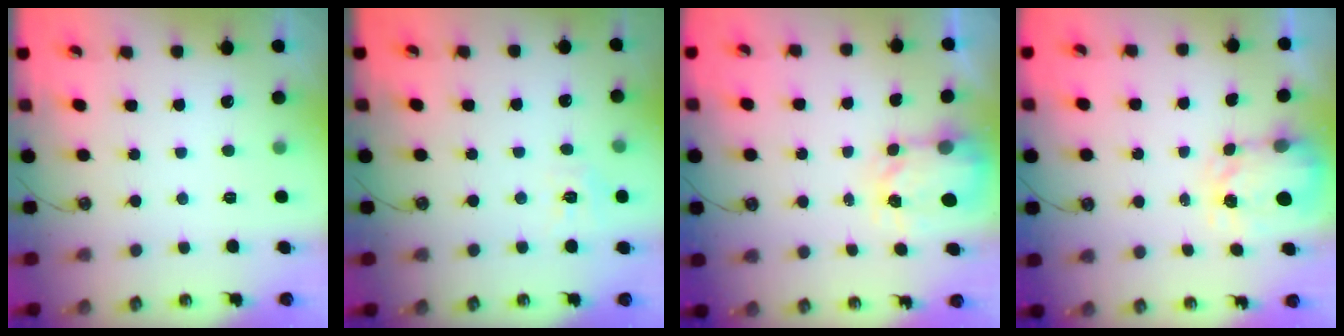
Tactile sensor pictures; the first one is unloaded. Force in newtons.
{"total": 7.1, "press": 7.1, "slide": 0.7}
{"total": 3.9, "press": 3.8, "slide": 0.5}
{"total": 3.7, "press": 3.7, "slide": 0.5}